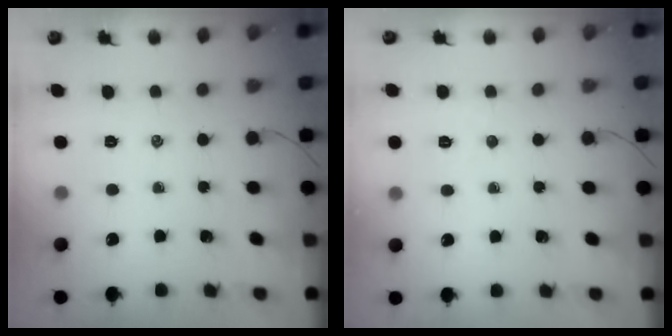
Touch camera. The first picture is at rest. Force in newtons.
{"total": 3.6, "press": 3.5, "slide": 0.8}